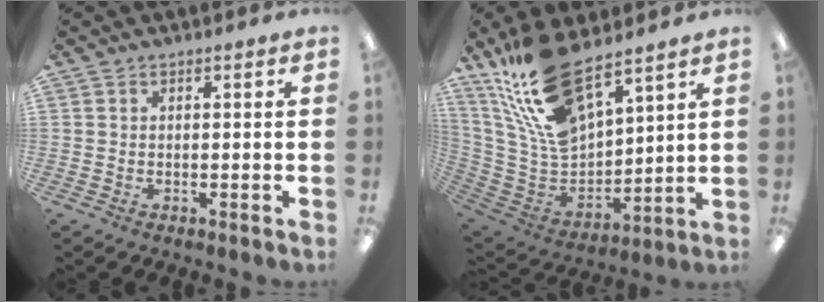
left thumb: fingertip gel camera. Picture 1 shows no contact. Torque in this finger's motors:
{"motor_torque": [0.71, 0.52, 1.43, -1.39, 0.25]}